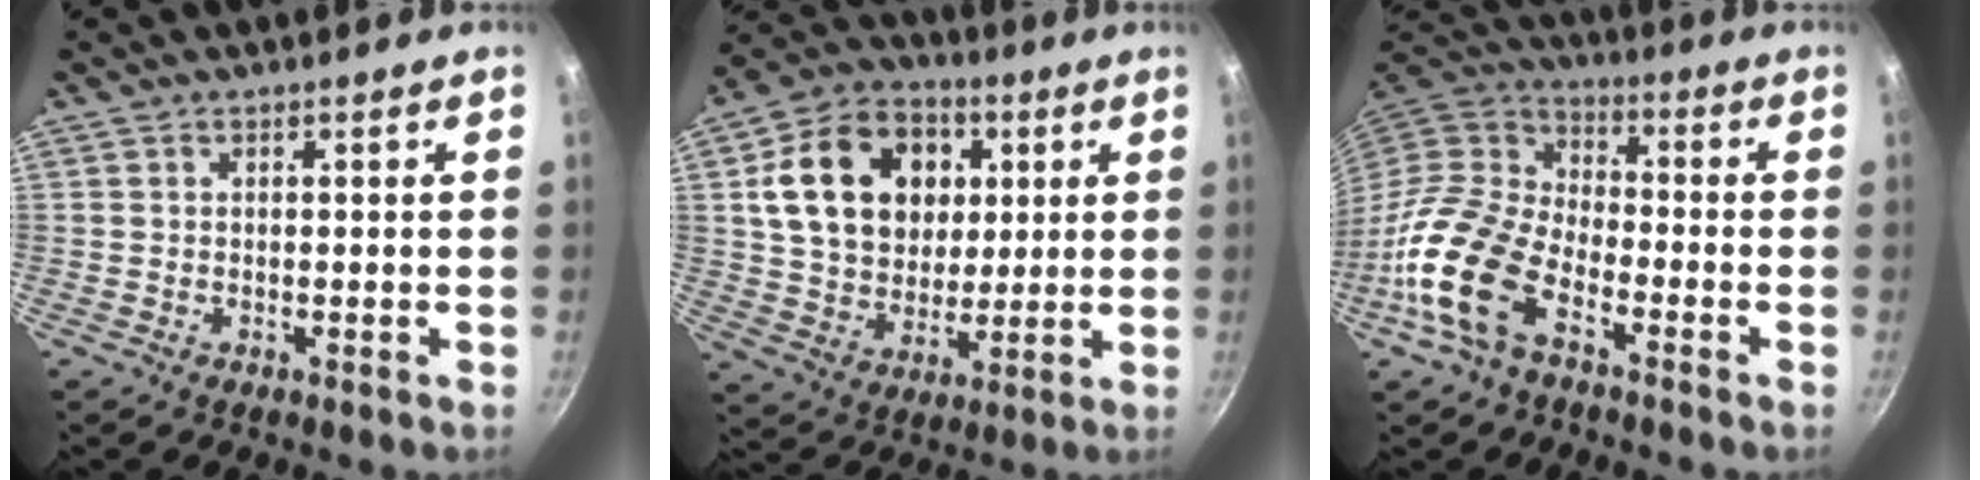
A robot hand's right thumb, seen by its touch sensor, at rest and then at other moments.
{"total": 19.7, "force": [4.7, 15.1, 11.8], "torque": [-0.173, 0.007, 0.079]}
{"total": 16.0, "force": [-8.0, 8.6, 10.8], "torque": [-0.207, 0.056, -0.179]}